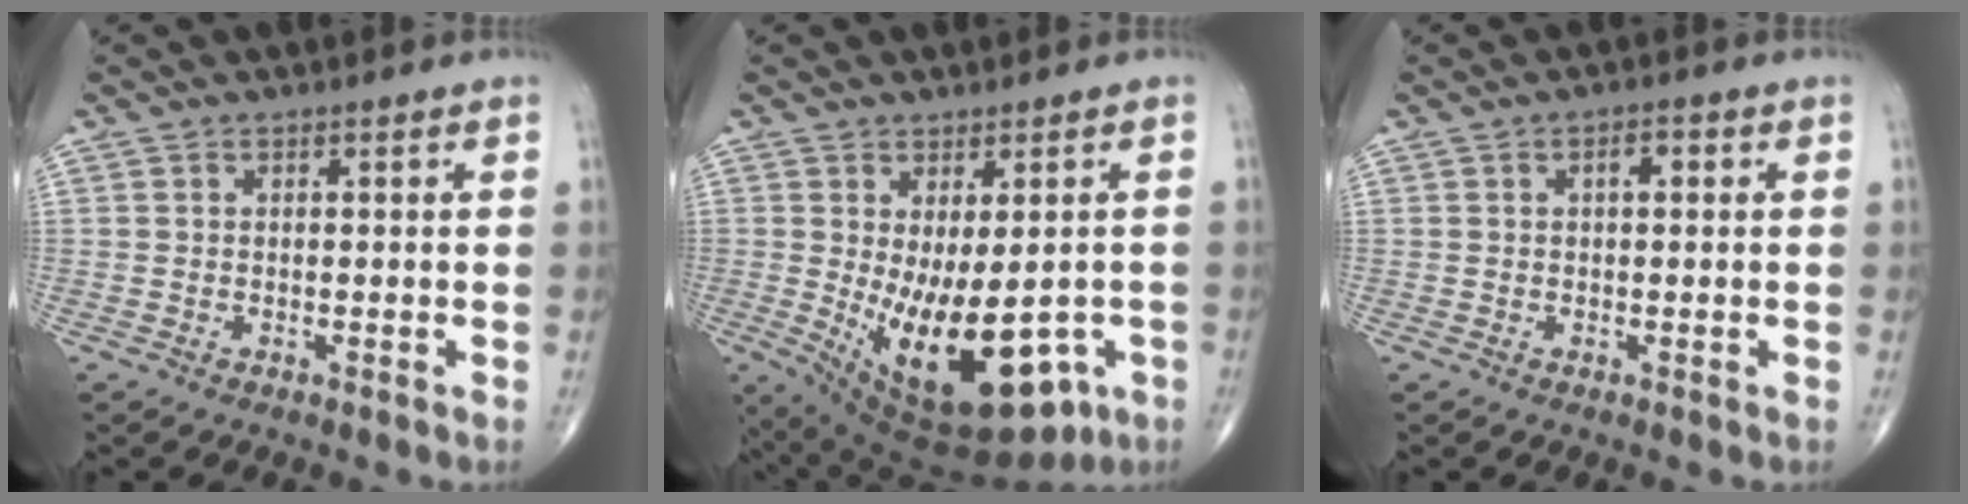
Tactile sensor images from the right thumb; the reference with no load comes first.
{"total": 17.8, "force": [-4.6, 8.5, 14.9], "torque": [-0.226, -0.016, -0.043]}
{"total": 2.3, "force": [0.5, 1.1, 1.9], "torque": [-0.025, 0.007, 0.004]}